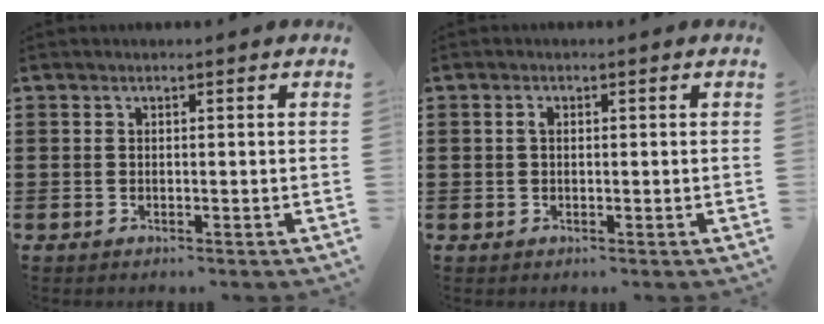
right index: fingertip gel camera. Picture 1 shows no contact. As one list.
[{"total": 1.1, "force": [0.2, 0.7, 0.8], "torque": [-0.018, 0.005, 0.003]}]